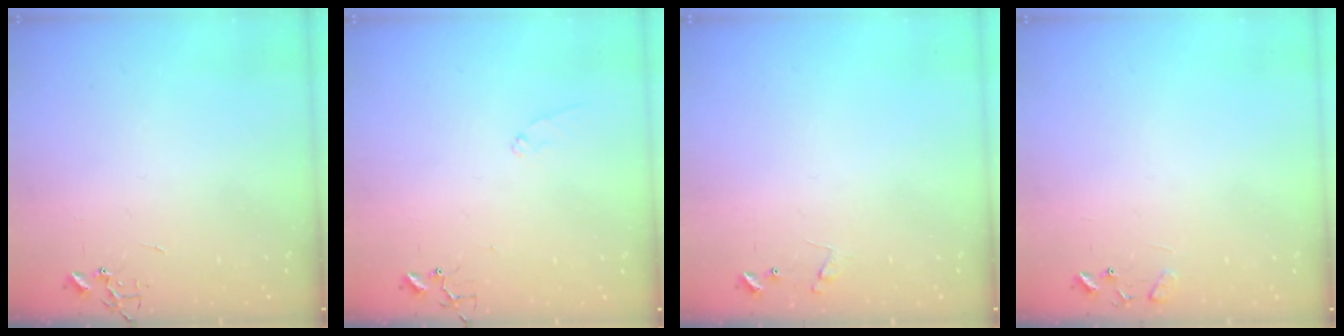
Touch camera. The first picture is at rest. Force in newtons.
{"total": 6.8, "press": 6.8, "slide": 0.7}
{"total": 7.7, "press": 7.7, "slide": 0.3}
{"total": 7.7, "press": 7.7, "slide": 0.6}